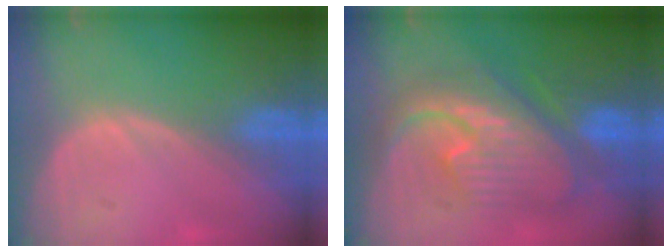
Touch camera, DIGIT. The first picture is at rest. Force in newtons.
{"total": 10.7, "press": 10.7, "slide": 0.9}